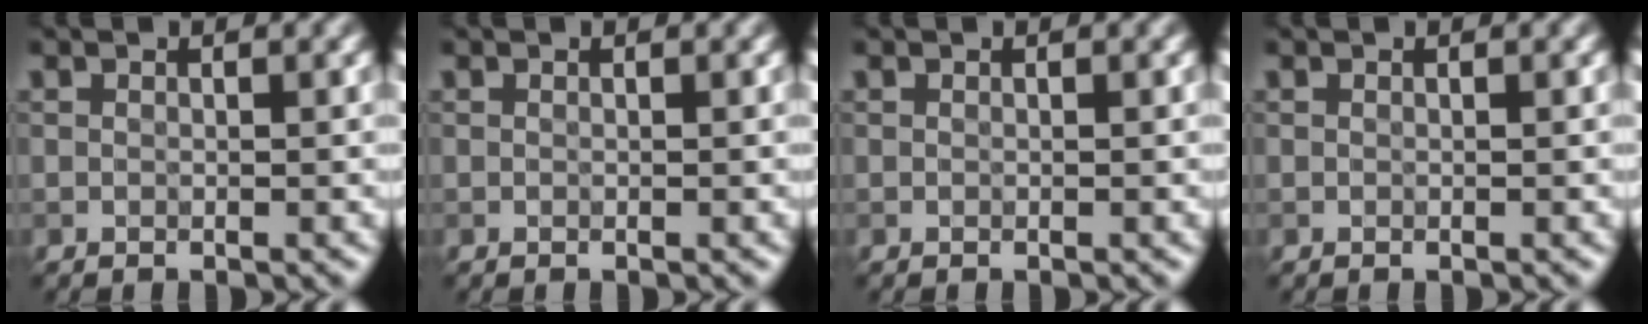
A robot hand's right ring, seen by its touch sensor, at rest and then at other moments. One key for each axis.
{"total": 0.0}
{"total": 0.0}
{"total": 0.0}